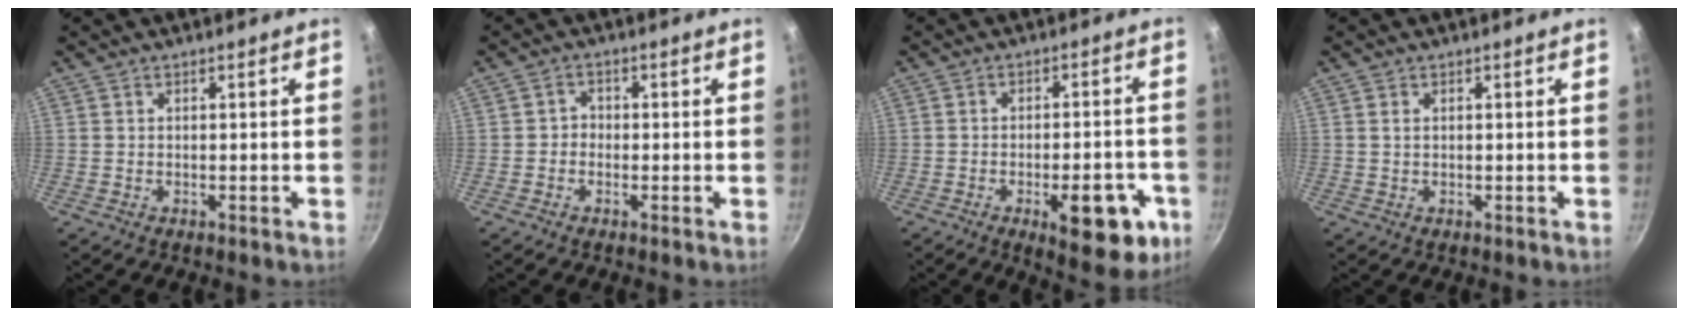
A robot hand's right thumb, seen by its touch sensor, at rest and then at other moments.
{"total": 1.9, "force": [-0.7, 1.6, 0.6], "torque": [-0.001, 0.010, -0.017]}
{"total": 14.0, "force": [-5.3, 5.9, 11.5], "torque": [-0.108, 0.018, -0.063]}
{"total": 0.8, "force": [0.2, 0.5, 0.6], "torque": [-0.012, 0.000, 0.006]}